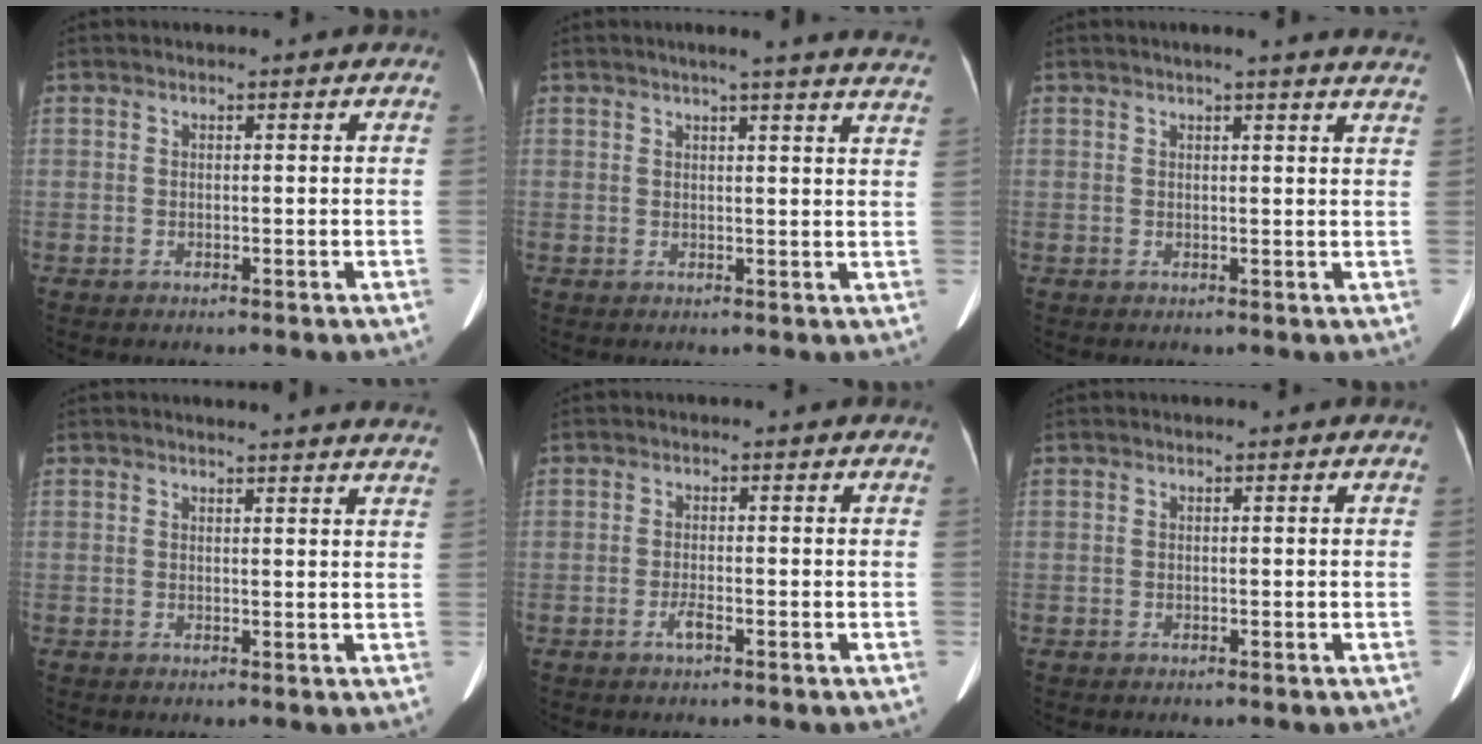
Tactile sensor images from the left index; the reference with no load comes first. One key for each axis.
{"total": 15.2, "fx": 13.6, "fy": 0.0, "fz": 6.7, "tx": -0.082, "ty": -0.026, "tz": 0.144}
{"total": 10.5, "fx": 9.5, "fy": 0.4, "fz": 4.5, "tx": -0.047, "ty": -0.007, "tz": 0.086}
{"total": 11.6, "fx": 11.3, "fy": 0.0, "fz": 2.7, "tx": -0.022, "ty": -0.036, "tz": 0.107}
{"total": 1.5, "fx": -0.9, "fy": 0.1, "fz": 1.2, "tx": -0.028, "ty": -0.003, "tz": -0.016}
{"total": 0.0}